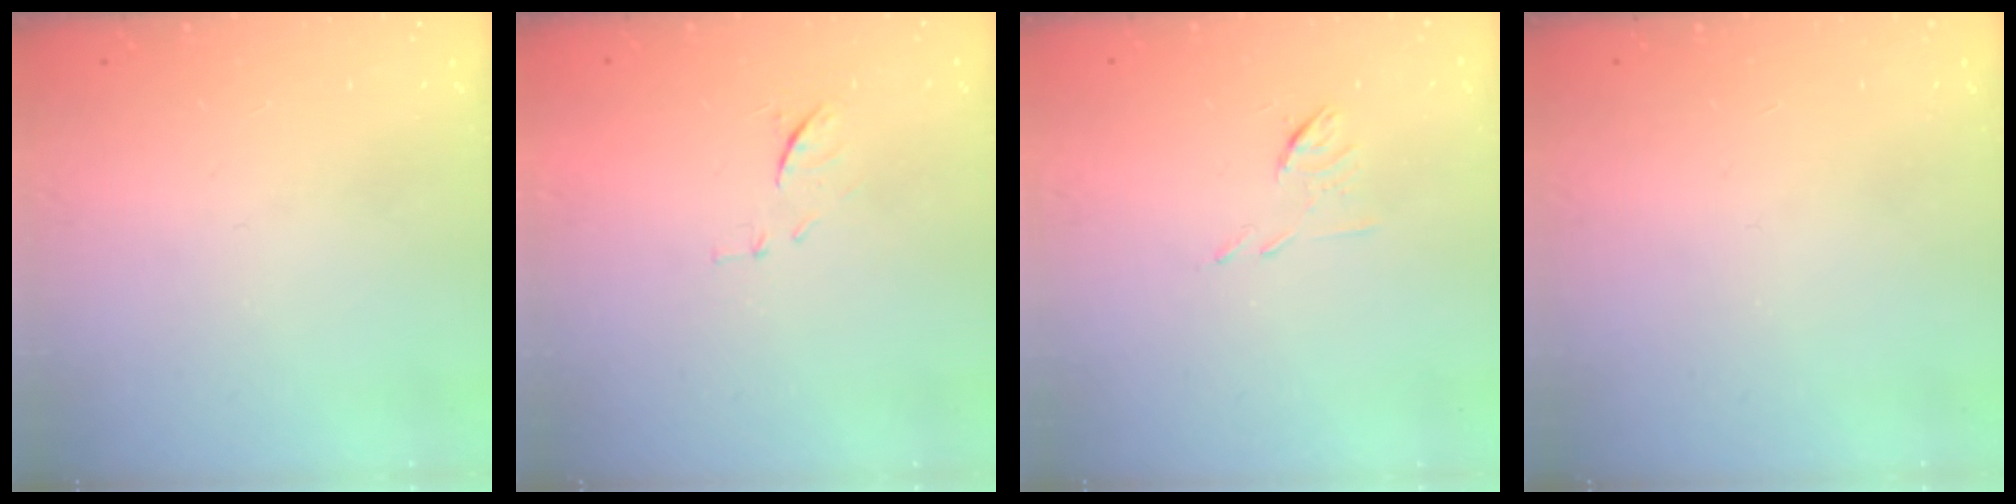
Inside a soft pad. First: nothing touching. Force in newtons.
{"total": 6.2, "press": 6.2, "slide": 1.0}
{"total": 6.0, "press": 6.0, "slide": 0.7}
{"total": 0.0}